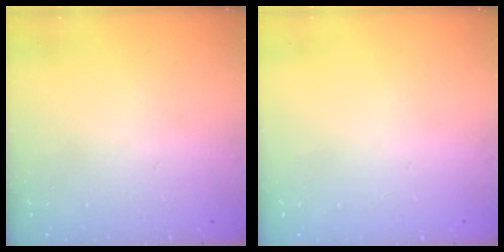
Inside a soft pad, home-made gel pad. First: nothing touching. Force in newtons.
{"total": 0.0}